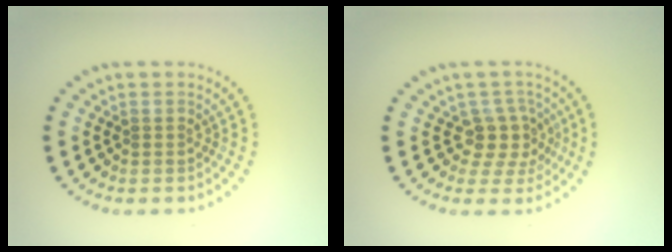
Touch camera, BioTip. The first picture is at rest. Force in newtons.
{"total": 3.1, "press": 2.5, "slide": 1.9}